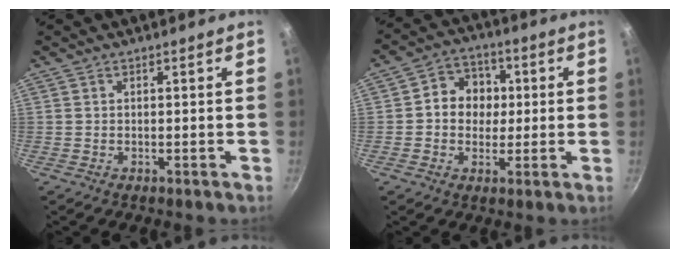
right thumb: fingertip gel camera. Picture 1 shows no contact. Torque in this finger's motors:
{"motor_torque": [-0.02, 0.11, 0.11, -0.03, 0.15]}